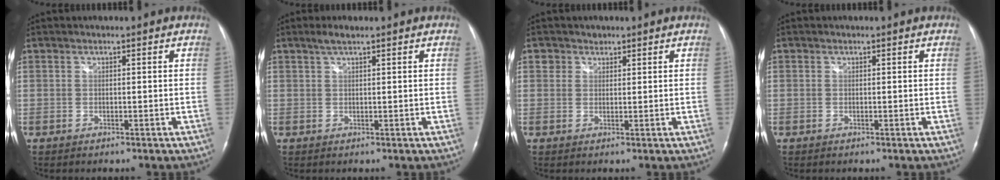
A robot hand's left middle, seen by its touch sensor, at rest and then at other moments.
{"total": 2.0, "force": [1.5, 0.1, 1.3], "torque": [-0.032, 0.005, 0.029]}
{"total": 1.8, "force": [1.2, 1.4, -0.1], "torque": [0.010, -0.002, 0.012]}
{"total": 0.0}